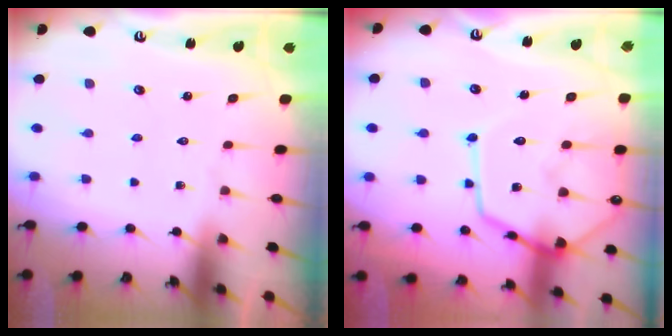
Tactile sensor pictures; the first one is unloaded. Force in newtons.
{"total": 14.8, "press": 14.7, "slide": 1.4}